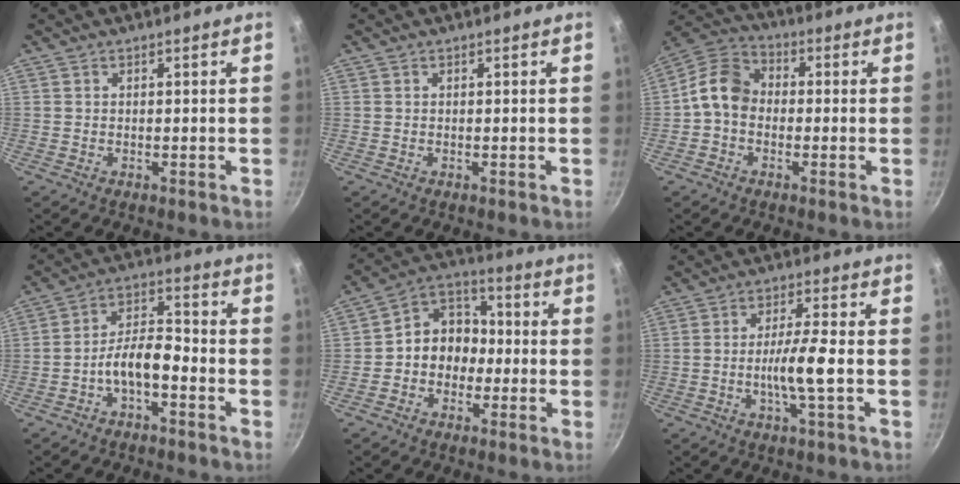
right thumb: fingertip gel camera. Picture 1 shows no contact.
{"total": 0.0}
{"total": 8.7, "force": [-0.9, 6.8, 5.3], "torque": [-0.079, 0.029, -0.041]}
{"total": 7.5, "force": [-3.5, 3.3, 5.7], "torque": [-0.093, 0.049, -0.065]}
{"total": 9.9, "force": [-1.5, 8.2, 5.3], "torque": [-0.032, 0.041, -0.042]}
{"total": 6.9, "force": [-1.4, 0.3, 6.7], "torque": [-0.130, 0.013, -0.026]}